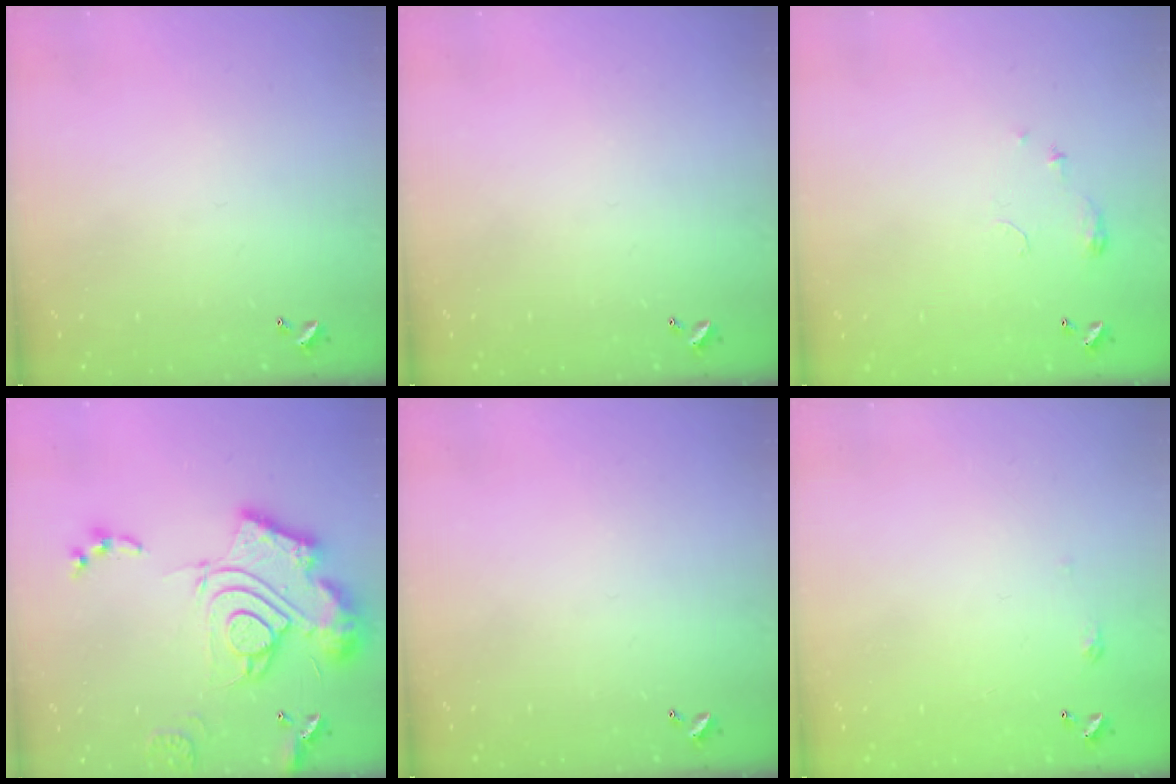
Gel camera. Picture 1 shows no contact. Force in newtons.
{"total": 0.0}
{"total": 4.5, "press": 4.5, "slide": 0.6}
{"total": 23.3, "press": 23.1, "slide": 2.3}
{"total": 0.0}
{"total": 2.7, "press": 2.6, "slide": 0.4}